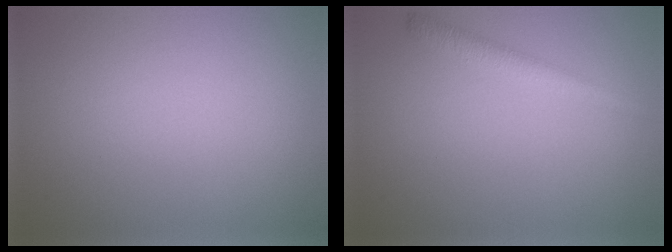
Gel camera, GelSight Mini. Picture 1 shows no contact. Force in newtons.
{"total": 2.2, "press": 2.2, "slide": 0.0}